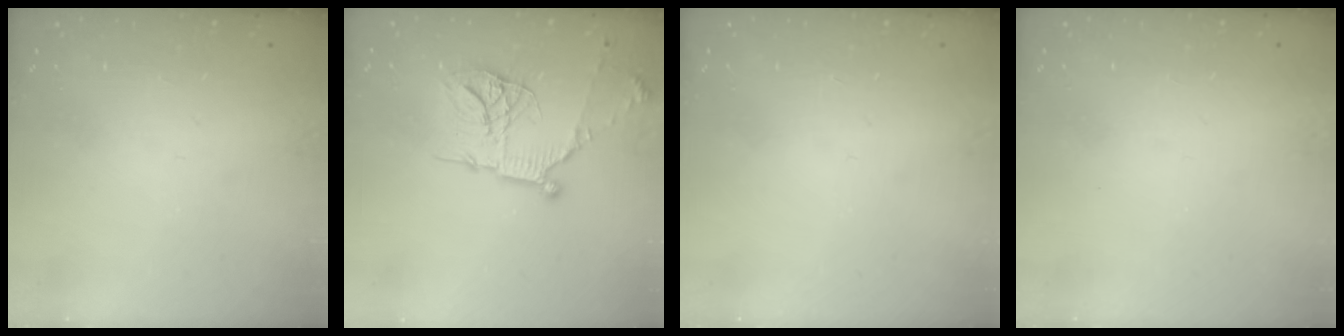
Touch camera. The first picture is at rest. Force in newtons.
{"total": 17.9, "press": 17.8, "slide": 1.6}
{"total": 0.0}
{"total": 1.5, "press": 1.5, "slide": 0.1}